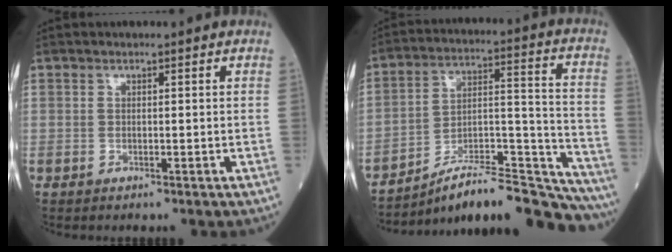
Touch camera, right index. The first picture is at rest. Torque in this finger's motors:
{"motor_torque": [0.38, -1.76, 0.15, 0.06]}